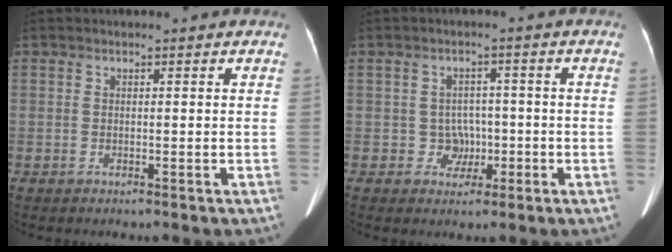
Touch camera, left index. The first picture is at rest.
{"total": 3.3, "force": [-0.9, 3.1, 0.7], "torque": [-0.003, 0.011, -0.009]}